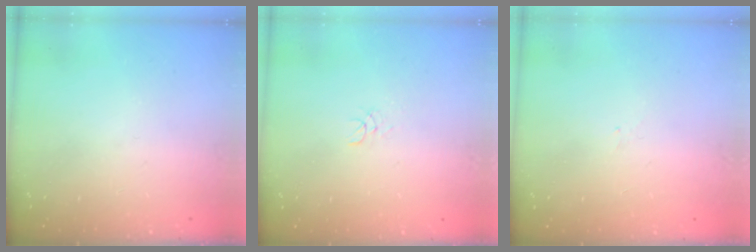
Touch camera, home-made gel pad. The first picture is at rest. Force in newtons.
{"total": 3.0, "press": 3.0, "slide": 0.2}
{"total": 1.3, "press": 1.2, "slide": 0.5}